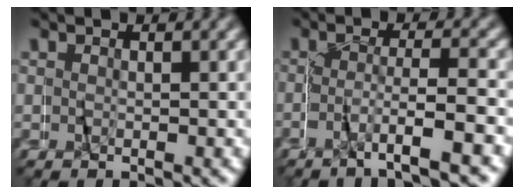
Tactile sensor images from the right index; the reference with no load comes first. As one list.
[{"total": 4.6, "force": [-3.2, 0.9, 3.2], "torque": [-0.071, -0.004, -0.052]}]